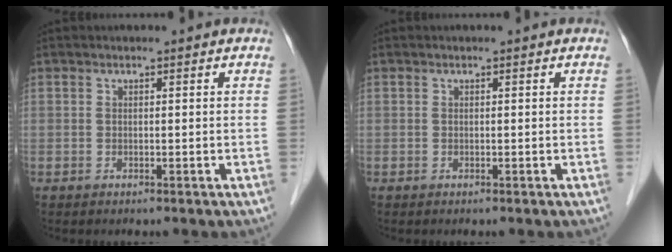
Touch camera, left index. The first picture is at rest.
{"total": 0.0}